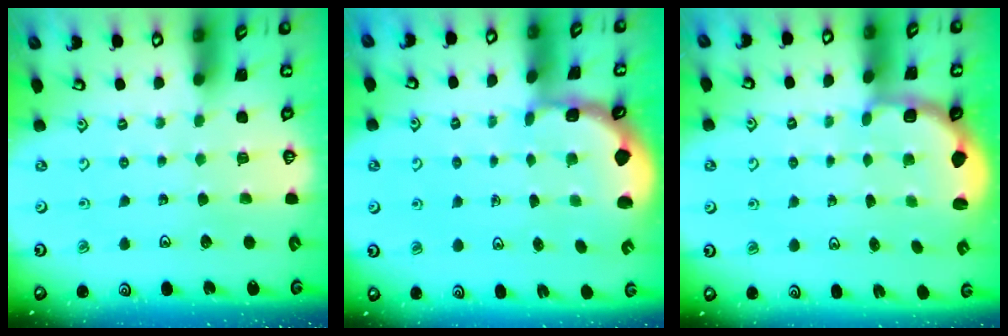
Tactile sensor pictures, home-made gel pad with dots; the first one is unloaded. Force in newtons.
{"total": 1.2, "press": 1.1, "slide": 0.4}
{"total": 3.0, "press": 2.2, "slide": 2.0}